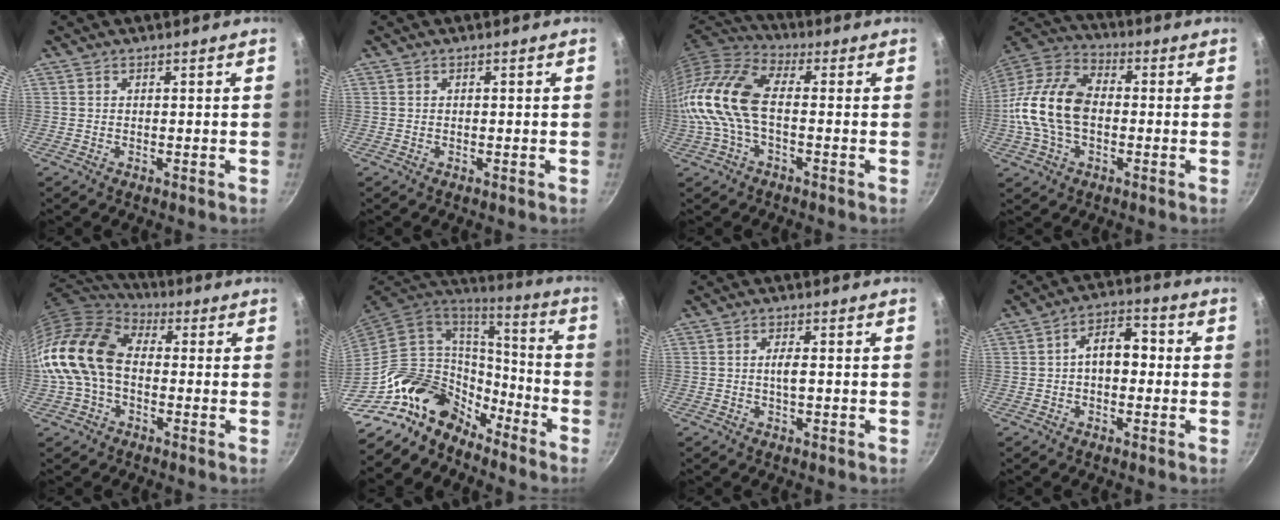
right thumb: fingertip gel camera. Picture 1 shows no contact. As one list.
[{"total": 0.0}, {"total": 14.4, "force": [-1.3, 7.5, 12.3], "torque": [-0.251, 0.031, -0.043]}, {"total": 17.0, "force": [-1.2, 10.9, 13.0], "torque": [-0.238, 0.036, -0.039]}, {"total": 17.2, "force": [-1.1, 12.0, 12.3], "torque": [-0.227, 0.039, -0.035]}, {"total": 18.7, "force": [-12.5, 11.3, 8.2], "torque": [-0.097, 0.089, -0.220]}, {"total": 2.3, "force": [-0.3, 0.8, 2.2], "torque": [-0.042, 0.005, -0.007]}, {"total": 7.7, "force": [-0.3, 5.0, 5.8], "torque": [-0.056, 0.027, -0.015]}]